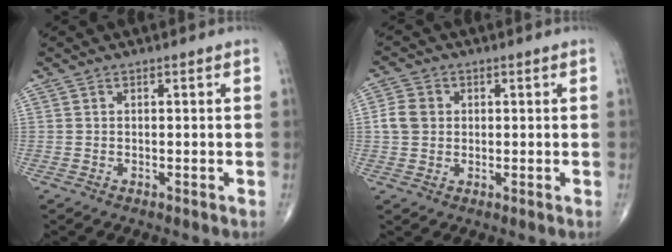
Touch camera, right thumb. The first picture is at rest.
{"total": 4.7, "force": [0.4, 4.0, 2.4], "torque": [-0.039, 0.007, 0.002]}